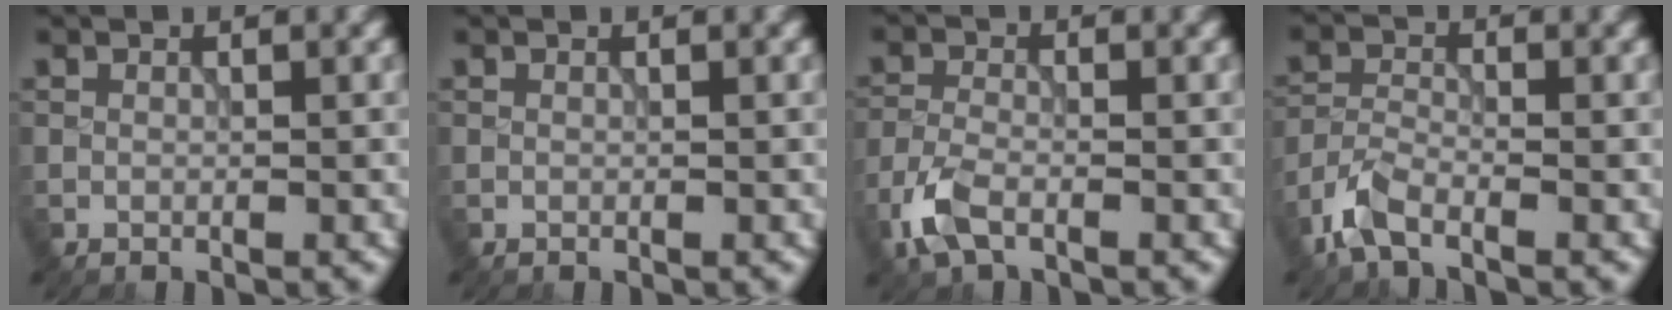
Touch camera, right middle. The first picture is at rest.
{"total": 0.0}
{"total": 3.6, "force": [-2.2, 1.6, 2.4], "torque": [-0.060, -0.004, -0.055]}
{"total": 3.5, "force": [-2.5, 1.2, 2.1], "torque": [-0.050, -0.002, -0.065]}